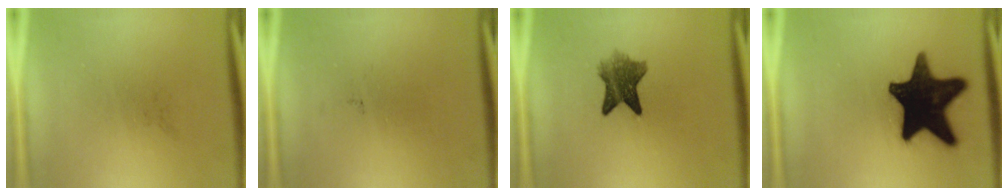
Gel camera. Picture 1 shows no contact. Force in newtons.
{"total": 0.0}
{"total": 6.5}
{"total": 19.6}